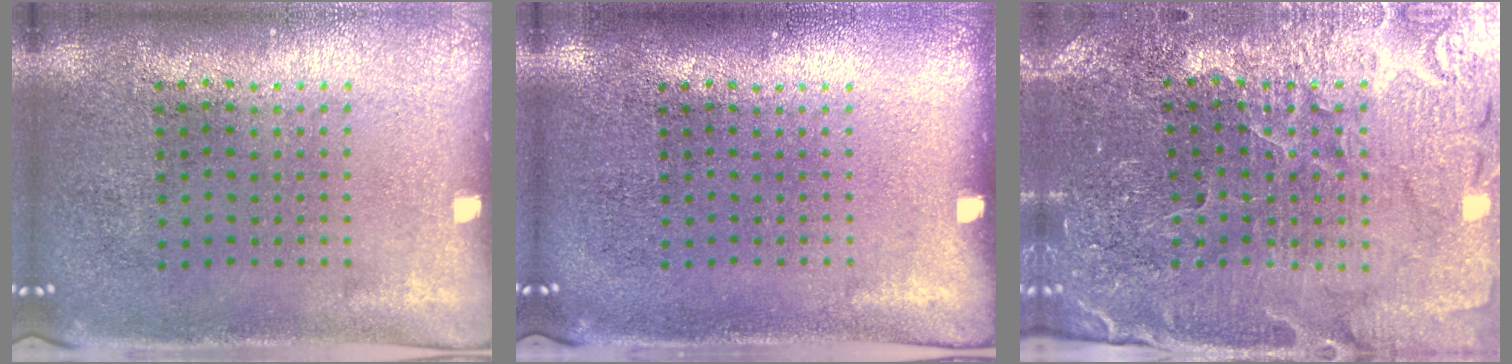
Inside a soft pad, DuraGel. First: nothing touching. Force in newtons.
{"total": 0.0}
{"total": 3.4, "press": 3.4, "slide": 0.3}